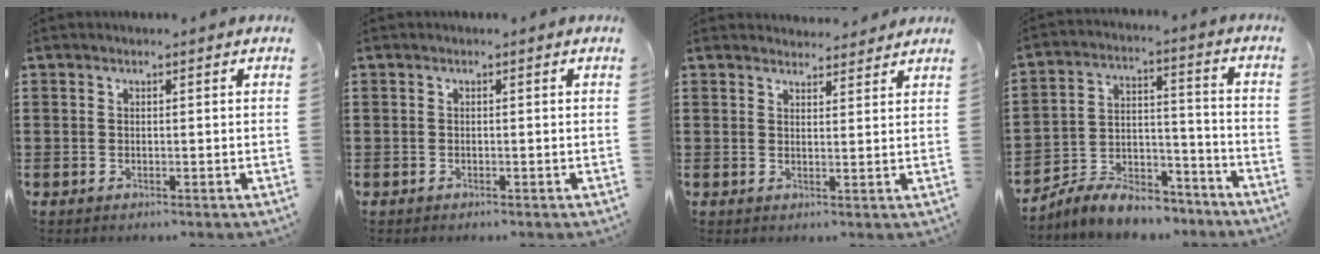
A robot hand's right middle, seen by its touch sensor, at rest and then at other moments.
{"total": 0.0}
{"total": 2.7, "force": [2.6, 0.4, -0.2], "torque": [0.004, -0.006, 0.049]}
{"total": 7.8, "force": [-7.2, 2.0, 1.9], "torque": [-0.033, 0.021, -0.141]}